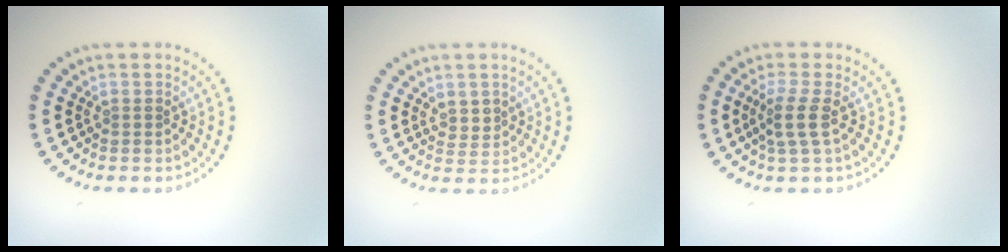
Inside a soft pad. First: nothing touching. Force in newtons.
{"total": 1.5, "press": 1.3, "slide": 0.7}
{"total": 2.4, "press": 2.0, "slide": 1.4}